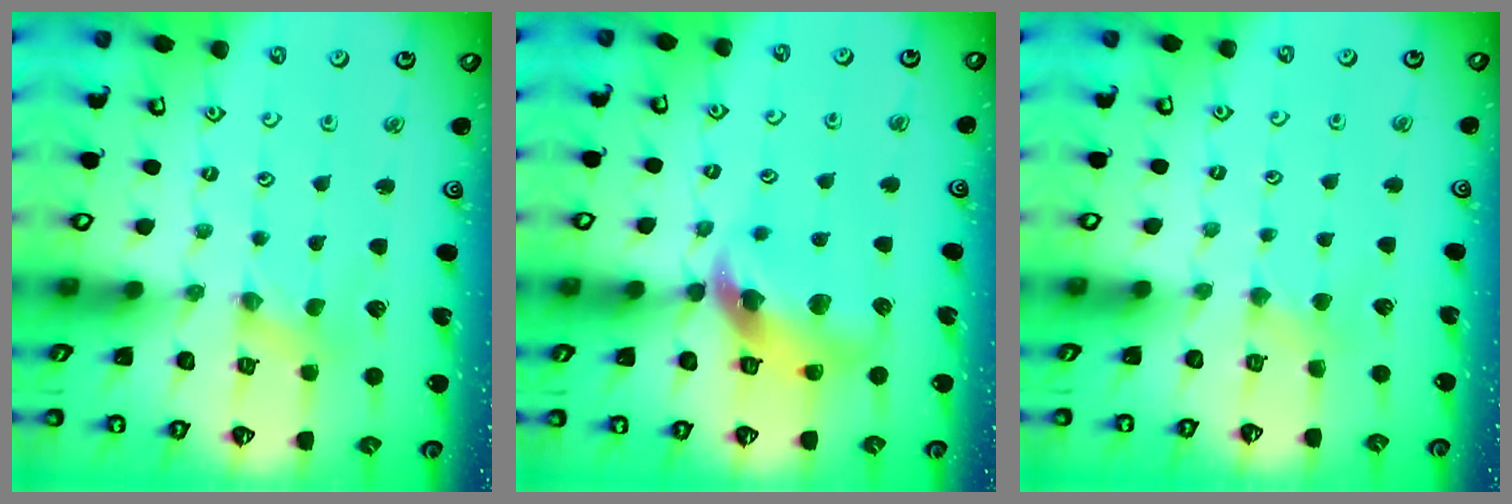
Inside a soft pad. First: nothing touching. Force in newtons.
{"total": 12.9, "press": 12.8, "slide": 1.9}
{"total": 2.5, "press": 2.4, "slide": 0.4}